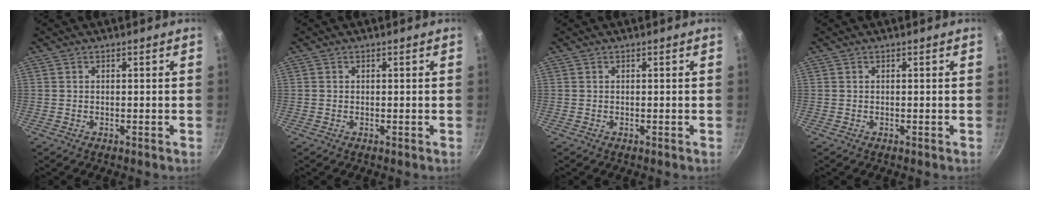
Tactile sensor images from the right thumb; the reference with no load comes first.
{"total": 0.0}
{"total": 0.0}
{"total": 0.0}